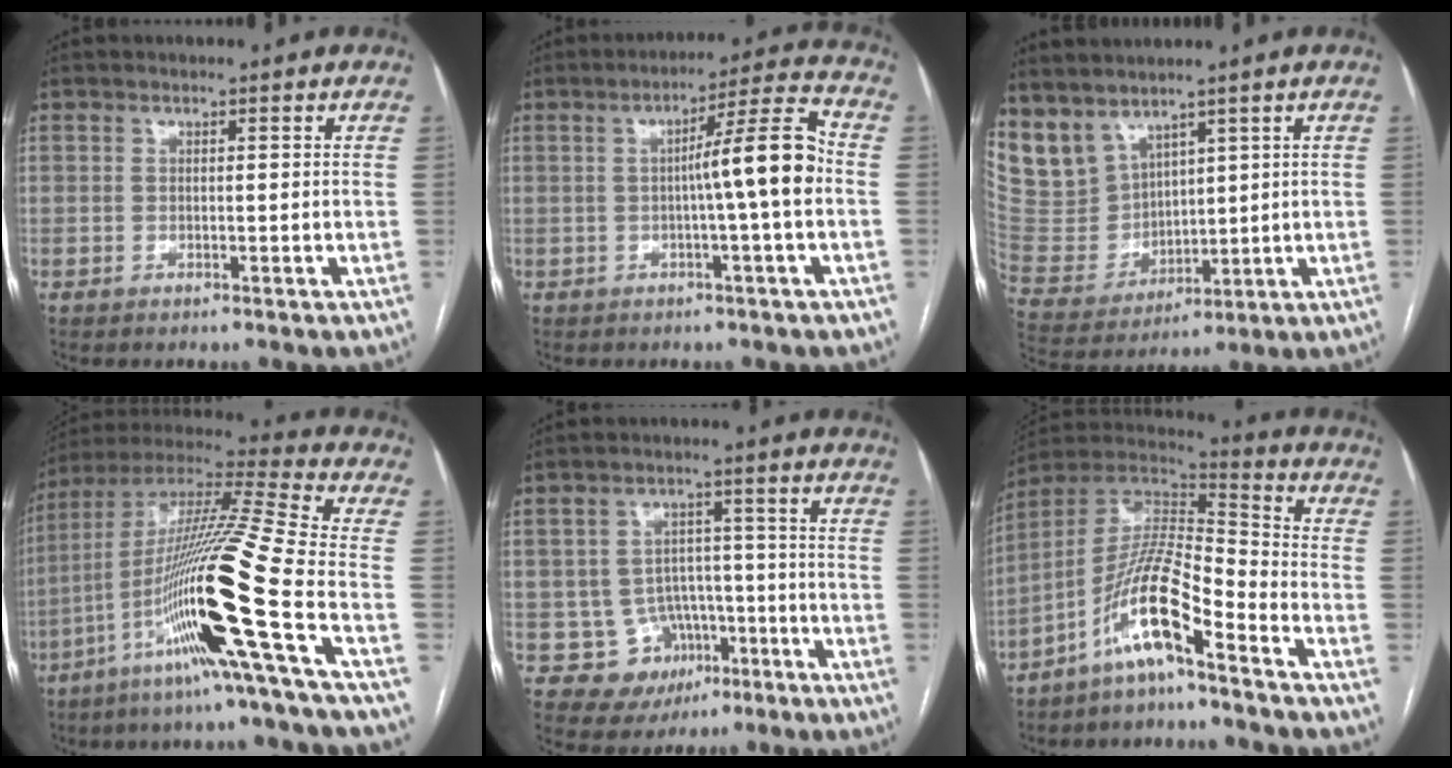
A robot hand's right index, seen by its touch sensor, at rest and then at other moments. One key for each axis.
{"total": 9.4, "fx": -0.7, "fy": -0.7, "fz": 9.3, "tx": -0.137, "ty": 0.019, "tz": -0.013}
{"total": 9.4, "fx": 7.7, "fy": 5.1, "fz": 2.1, "tx": -0.064, "ty": 0.007, "tz": 0.185}
{"total": 22.6, "fx": -8.9, "fy": -1.9, "fz": 20.7, "tx": -0.396, "ty": -0.025, "tz": -0.174}
{"total": 8.2, "fx": -3.0, "fy": 7.5, "fz": 1.3, "tx": -0.008, "ty": 0.020, "tz": -0.033}
{"total": 12.3, "fx": -7.5, "fy": 1.4, "fz": 9.6, "tx": -0.191, "ty": 0.012, "tz": -0.144}